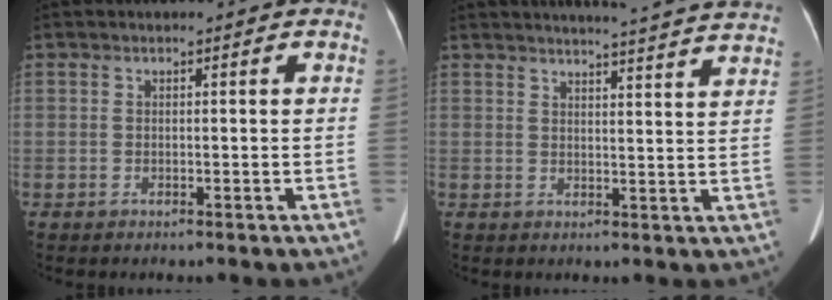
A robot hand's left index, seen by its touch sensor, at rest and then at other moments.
{"total": 18.0, "force": [17.0, -0.2, 5.8], "torque": [-0.083, -0.031, 0.198]}